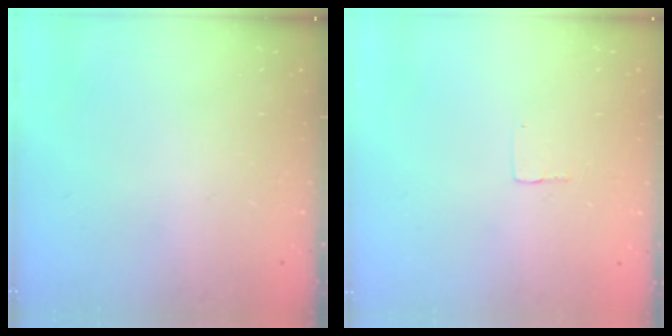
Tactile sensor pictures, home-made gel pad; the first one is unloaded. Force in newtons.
{"total": 1.9, "press": 1.9, "slide": 0.1}